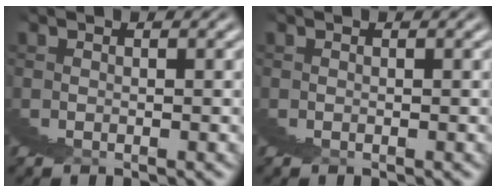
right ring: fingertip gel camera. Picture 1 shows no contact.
{"total": 0.0}